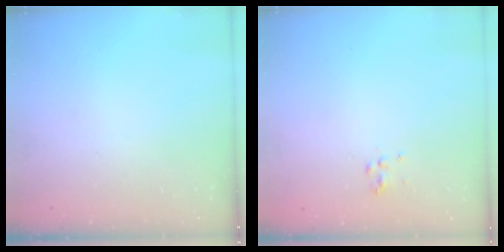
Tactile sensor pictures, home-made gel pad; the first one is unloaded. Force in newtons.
{"total": 3.4, "press": 3.1, "slide": 1.4}